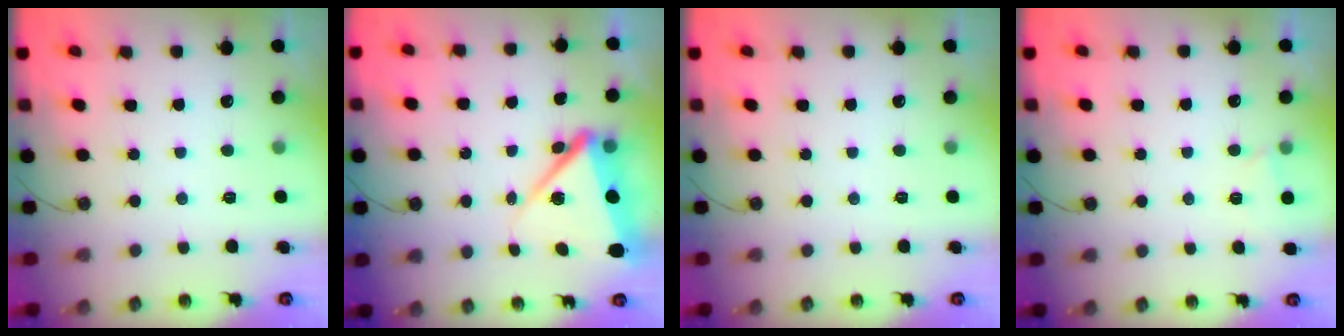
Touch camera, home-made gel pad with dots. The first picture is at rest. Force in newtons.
{"total": 9.5, "press": 9.3, "slide": 1.6}
{"total": 0.0}
{"total": 1.7, "press": 1.6, "slide": 0.4}